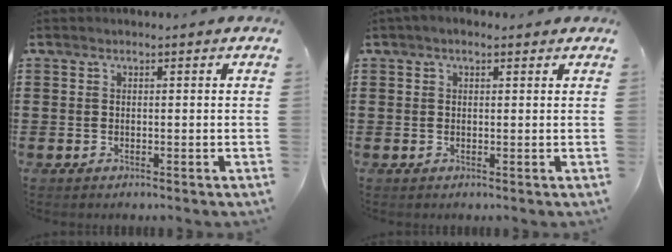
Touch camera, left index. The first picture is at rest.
{"total": 1.1, "force": [0.5, 0.7, 0.8], "torque": [-0.015, 0.006, 0.007]}